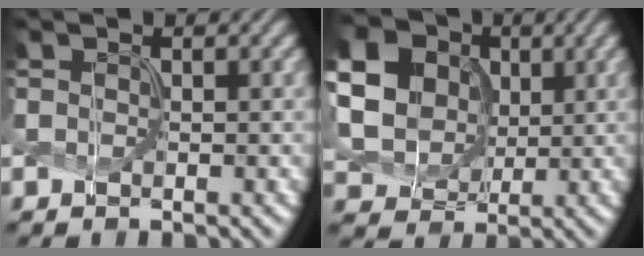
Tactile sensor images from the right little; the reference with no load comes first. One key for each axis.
{"total": 15.7, "fx": 4.7, "fy": 13.2, "fz": 7.1, "tx": -0.198, "ty": 0.016, "tz": 0.085}